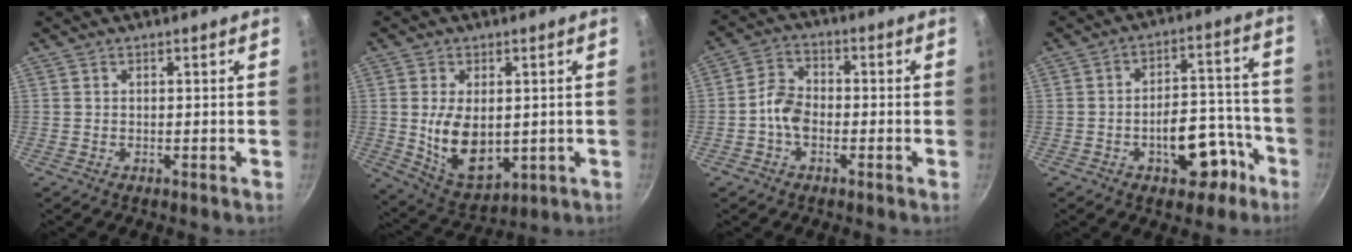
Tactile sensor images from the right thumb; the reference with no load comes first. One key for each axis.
{"total": 12.0, "fx": 0.1, "fy": 7.3, "fz": 9.5, "tx": -0.149, "ty": -0.018, "tz": 0.025}
{"total": 5.8, "fx": -1.8, "fy": 4.0, "fz": 3.8, "tx": -0.057, "ty": 0.026, "tz": -0.043}
{"total": 12.4, "fx": -5.8, "fy": 7.0, "fz": 8.5, "tx": -0.072, "ty": 0.064, "tz": -0.069}